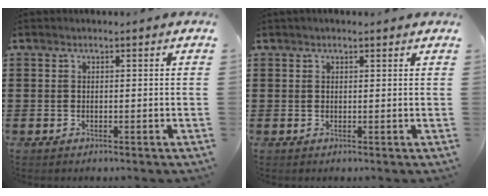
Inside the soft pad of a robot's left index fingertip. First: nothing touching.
{"total": 0.7, "force": [0.5, 0.2, 0.5], "torque": [-0.009, 0.002, 0.009]}